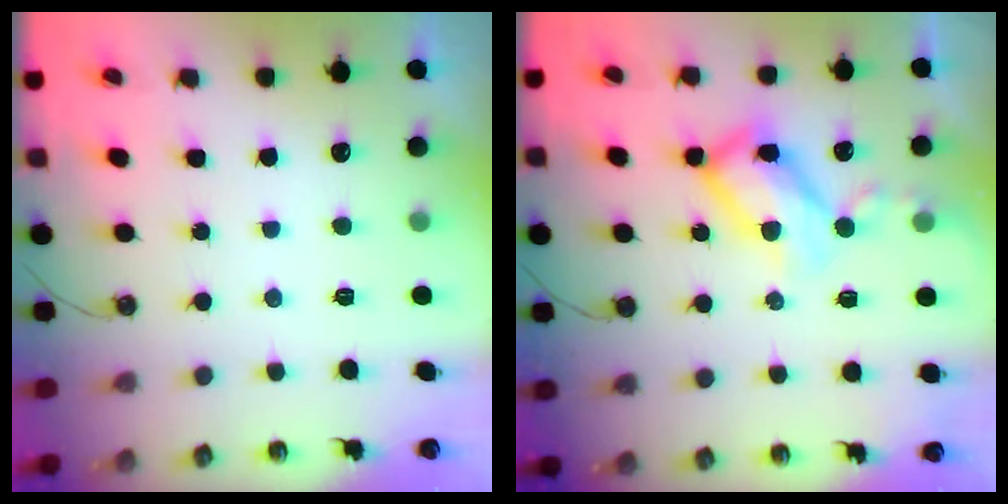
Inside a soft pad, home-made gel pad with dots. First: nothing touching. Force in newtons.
{"total": 12.3, "press": 12.1, "slide": 1.8}